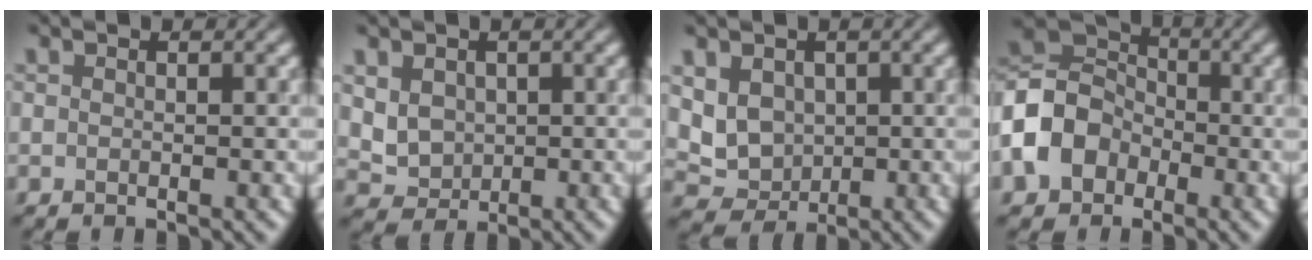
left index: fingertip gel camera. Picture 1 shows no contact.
{"total": 3.9, "force": [1.0, 3.3, 1.9], "torque": [-0.047, 0.002, 0.026]}
{"total": 5.4, "force": [1.1, 4.6, 2.7], "torque": [-0.047, 0.010, 0.017]}
{"total": 7.1, "force": [-2.6, 5.6, 3.5], "torque": [-0.074, 0.009, -0.070]}